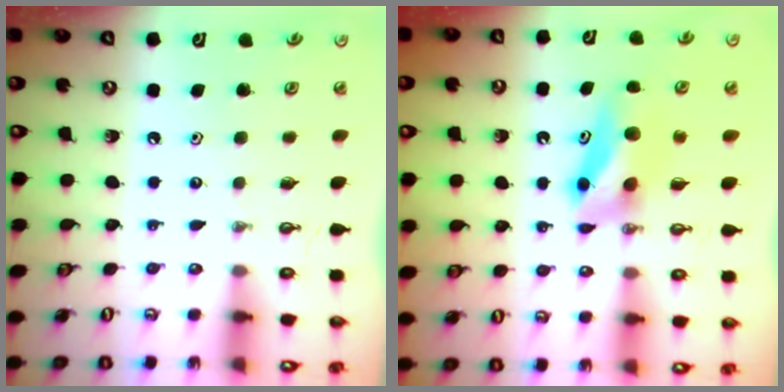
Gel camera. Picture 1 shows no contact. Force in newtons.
{"total": 8.0, "press": 7.3, "slide": 3.2}